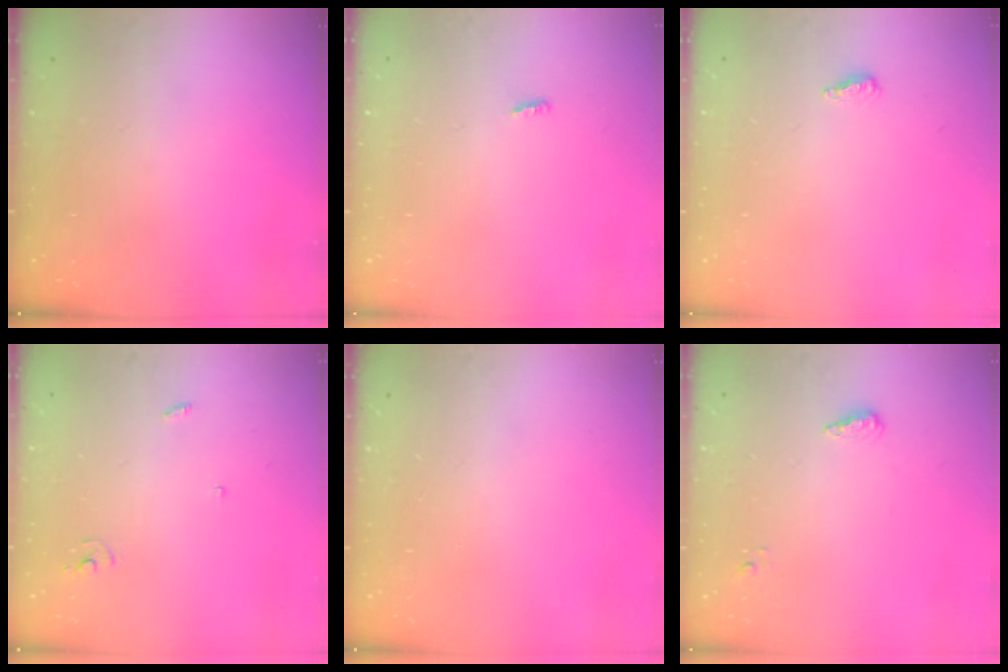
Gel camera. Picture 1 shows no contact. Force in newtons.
{"total": 2.8, "press": 2.7, "slide": 0.8}
{"total": 4.6, "press": 4.4, "slide": 1.1}
{"total": 2.5, "press": 2.5, "slide": 0.1}
{"total": 0.0}
{"total": 5.6, "press": 5.4, "slide": 1.2}